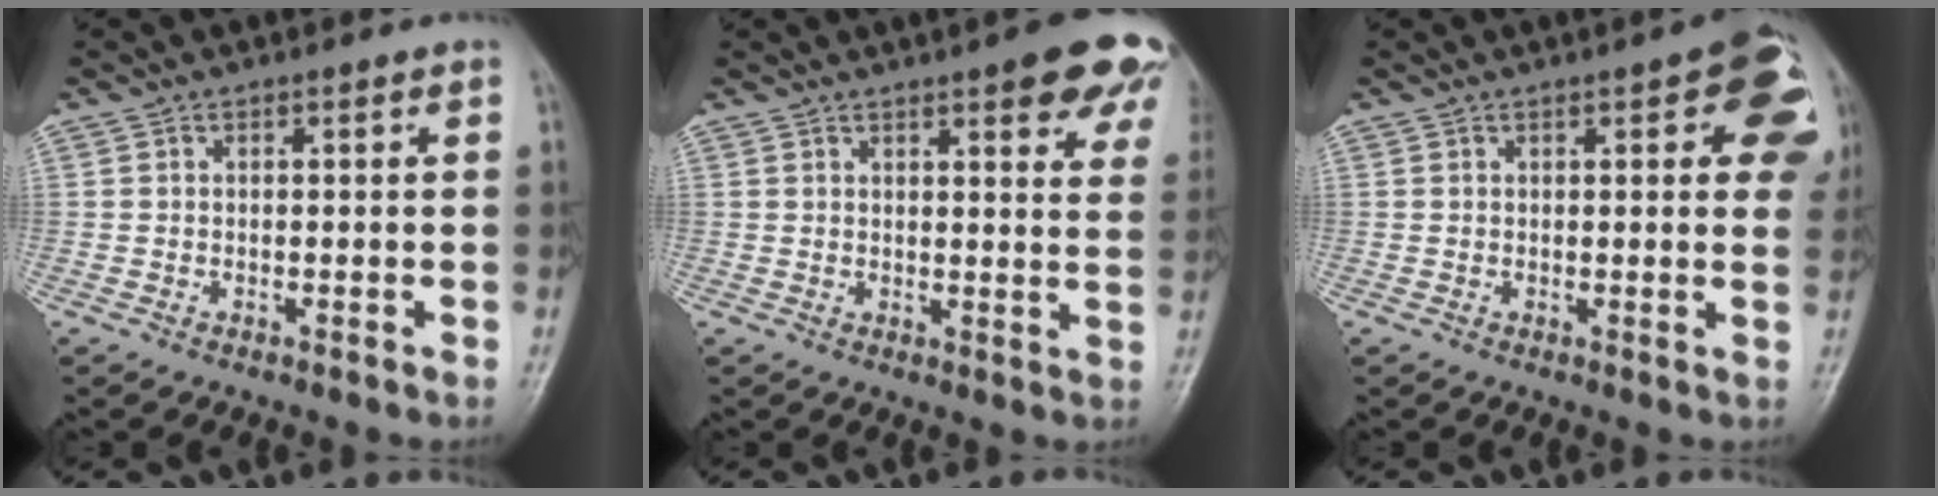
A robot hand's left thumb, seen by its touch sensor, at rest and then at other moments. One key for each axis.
{"total": 14.1, "fx": 8.2, "fy": 4.0, "fz": 10.7, "tx": -0.104, "ty": -0.027, "tz": 0.089}
{"total": 12.9, "fx": 4.4, "fy": 4.6, "fz": 11.2, "tx": -0.098, "ty": -0.008, "tz": 0.040}